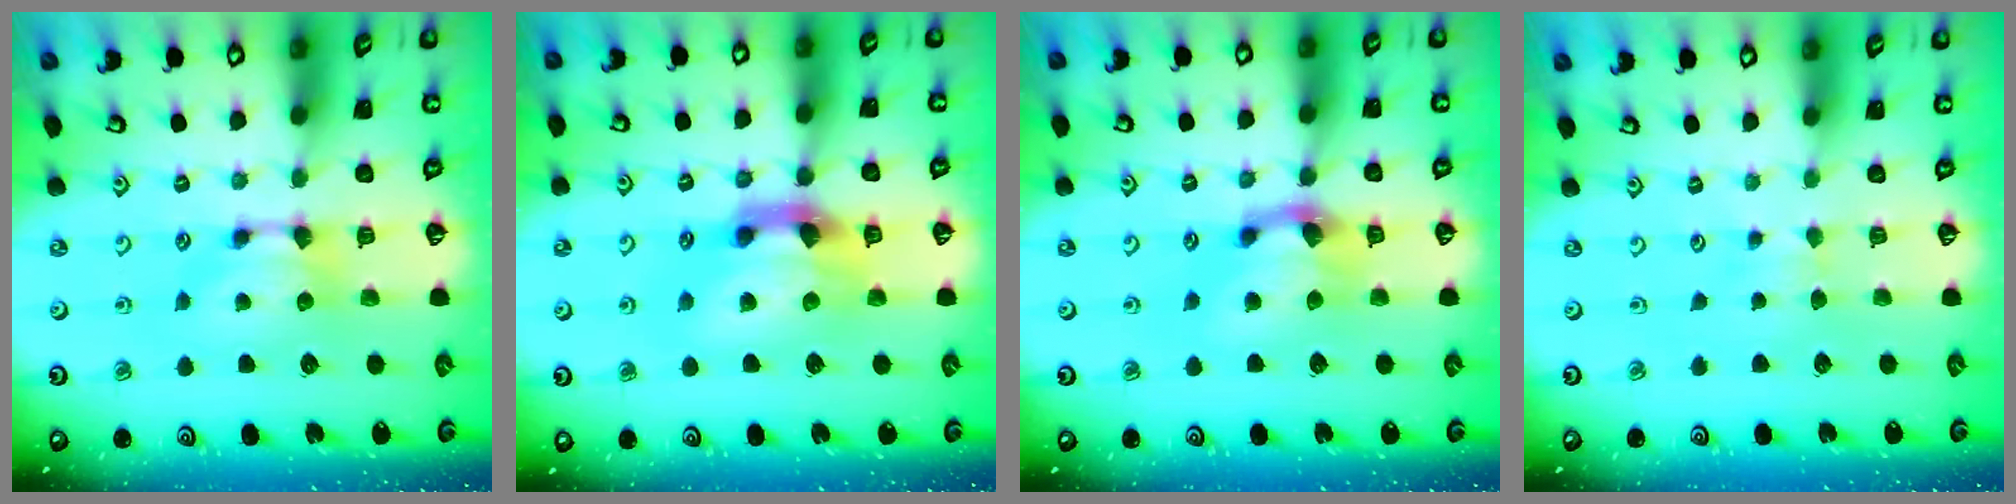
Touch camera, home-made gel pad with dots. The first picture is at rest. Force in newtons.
{"total": 5.3, "press": 5.0, "slide": 1.8}
{"total": 2.1, "press": 1.3, "slide": 1.7}
{"total": 3.0, "press": 2.9, "slide": 0.4}